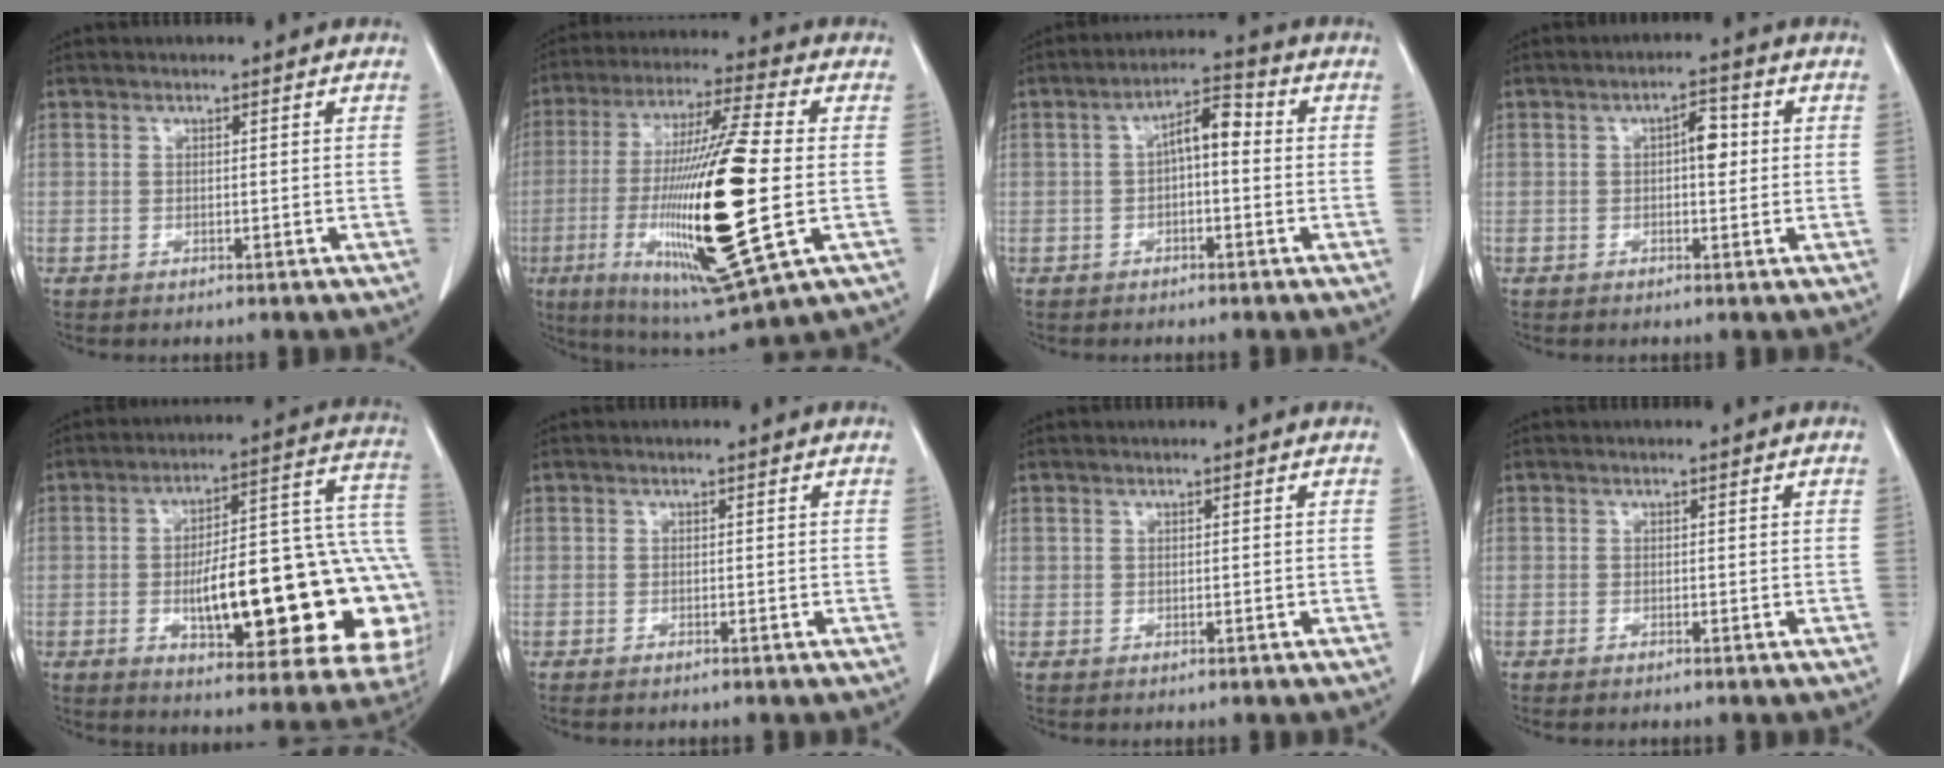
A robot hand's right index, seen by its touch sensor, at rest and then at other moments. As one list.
[{"total": 24.1, "force": [-3.9, 2.0, 23.7], "torque": [-0.481, -0.029, -0.065]}, {"total": 5.5, "force": [0.1, 1.9, 5.2], "torque": [-0.088, 0.029, -0.002]}, {"total": 3.4, "force": [0.5, 1.4, 3.1], "torque": [-0.041, 0.011, 0.007]}, {"total": 27.3, "force": [-4.7, 6.9, 26.0], "torque": [-0.271, 0.028, -0.052]}, {"total": 0.7, "force": [-0.6, -0.1, 0.3], "torque": [-0.008, -0.003, -0.011]}, {"total": 0.0}, {"total": 0.6, "force": [-0.5, -0.1, 0.2], "torque": [-0.008, -0.002, -0.009]}]